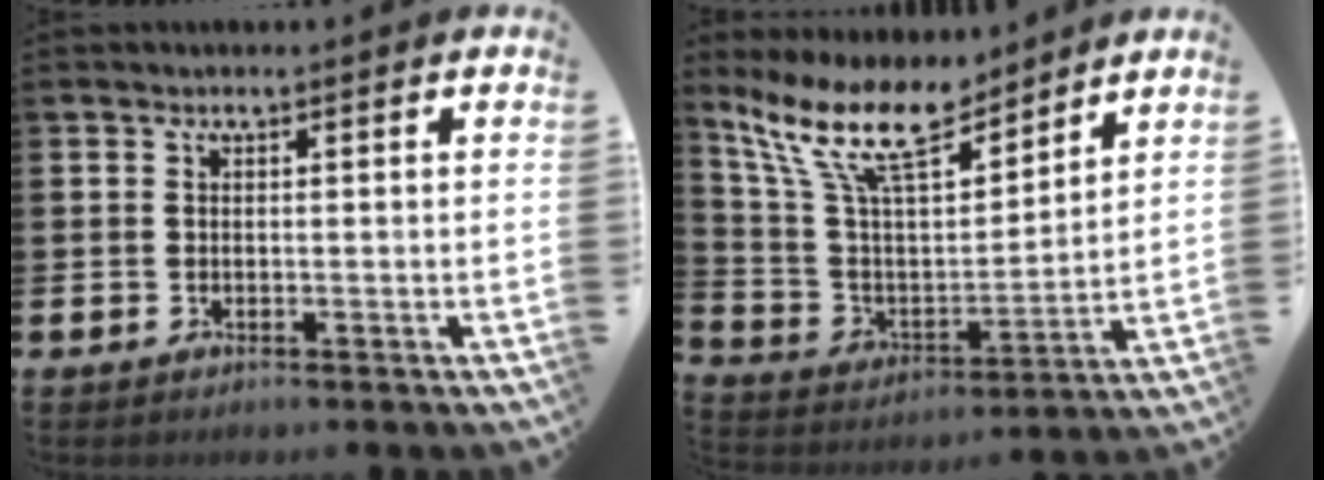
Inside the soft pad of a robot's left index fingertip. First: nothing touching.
{"total": 12.5, "force": [10.2, 3.6, 6.2], "torque": [-0.161, -0.047, 0.185]}